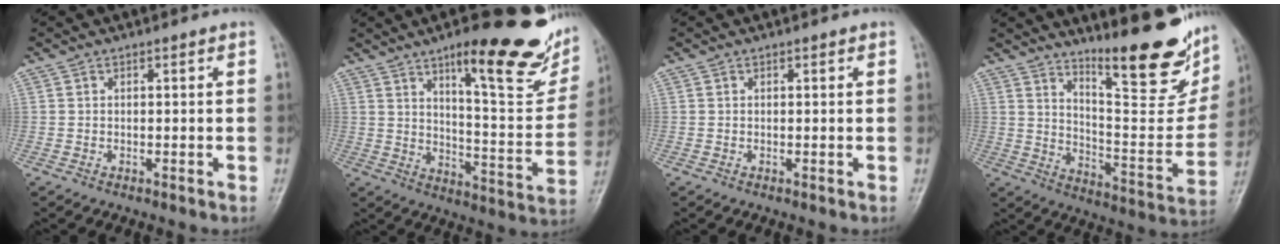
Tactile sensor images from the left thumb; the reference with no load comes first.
{"total": 23.4, "force": [13.6, 6.3, 17.9], "torque": [-0.202, -0.058, 0.199]}
{"total": 0.0}
{"total": 21.9, "force": [15.7, 5.2, 14.3], "torque": [-0.167, -0.111, 0.235]}